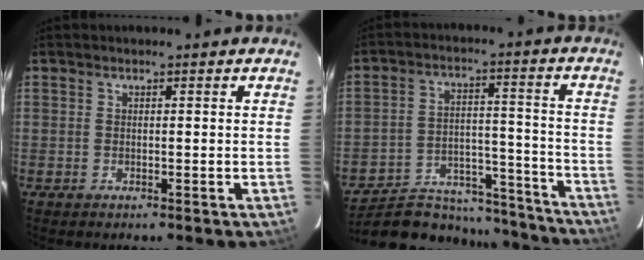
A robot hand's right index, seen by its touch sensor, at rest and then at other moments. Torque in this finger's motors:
{"motor_torque": [0.95, -0.99, 0.32, 0.05]}